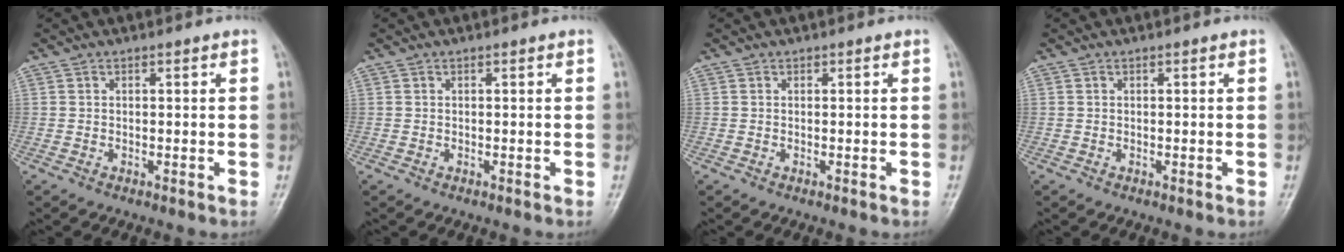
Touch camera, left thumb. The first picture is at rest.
{"total": 0.0}
{"total": 0.0}
{"total": 0.0}